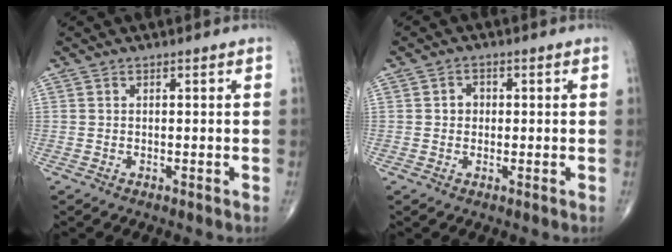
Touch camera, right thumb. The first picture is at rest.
{"total": 2.2, "force": [0.1, 1.9, 1.1], "torque": [-0.005, 0.007, -0.001]}